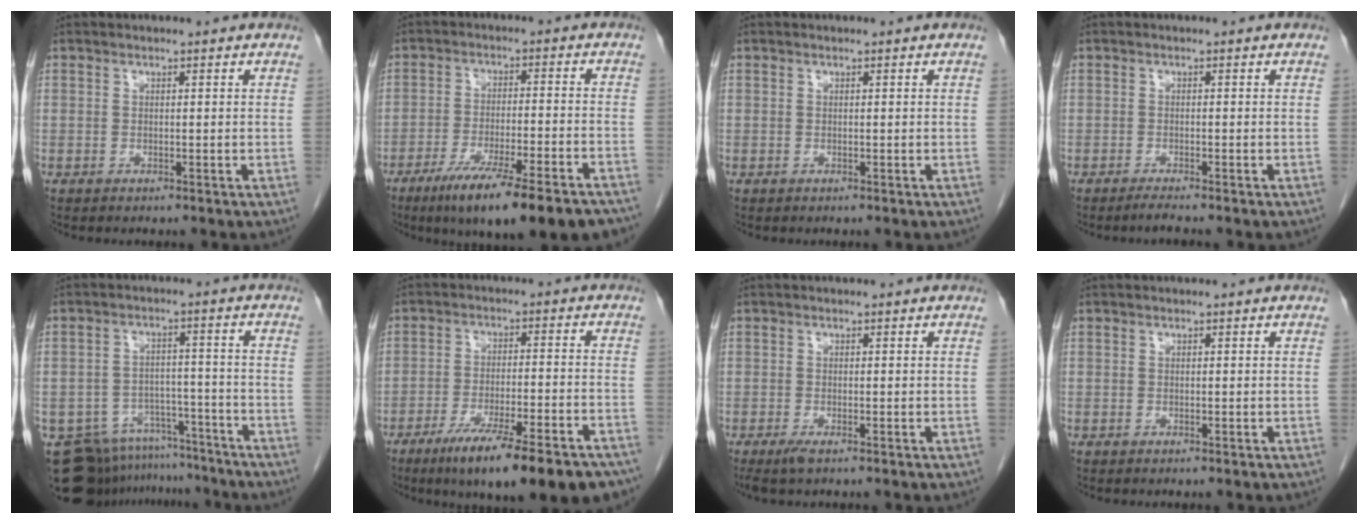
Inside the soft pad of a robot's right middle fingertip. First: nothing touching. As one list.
[{"total": 19.4, "force": [-14.7, 2.5, 12.4], "torque": [-0.134, -0.011, -0.217]}, {"total": 0.0}, {"total": 1.6, "force": [-1.4, -0.4, 0.7], "torque": [-0.020, -0.003, -0.027]}, {"total": 14.3, "force": [-12.7, 6.1, 2.8], "torque": [-0.047, 0.029, -0.174]}, {"total": 20.1, "force": [-15.0, 3.0, 12.9], "torque": [-0.136, -0.006, -0.220]}, {"total": 1.6, "force": [-1.1, 0.2, 1.2], "torque": [-0.028, -0.007, -0.020]}, {"total": 0.0}]